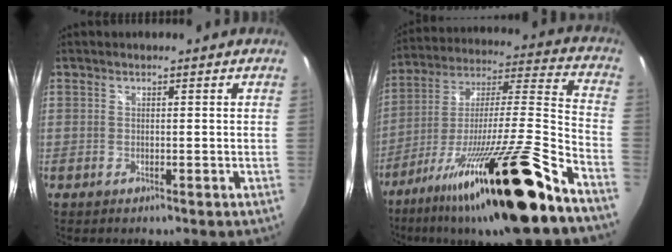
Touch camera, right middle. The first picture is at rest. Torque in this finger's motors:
{"motor_torque": [1.57, -0.57, 0.91, 0.21]}